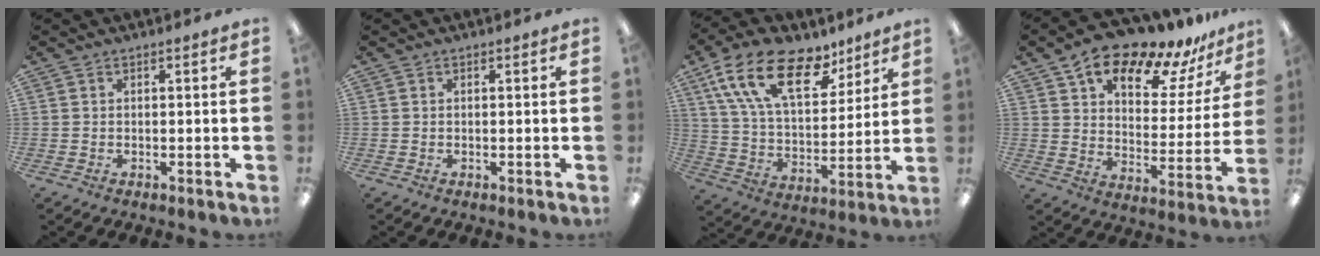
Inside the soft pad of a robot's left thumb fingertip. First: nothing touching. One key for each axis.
{"total": 0.0}
{"total": 20.2, "fx": 11.6, "fy": 10.2, "fz": 13.0, "tx": -0.234, "ty": -0.046, "tz": 0.210}
{"total": 17.3, "fx": 14.1, "fy": 6.2, "fz": 7.8, "tx": -0.133, "ty": -0.097, "tz": 0.242}